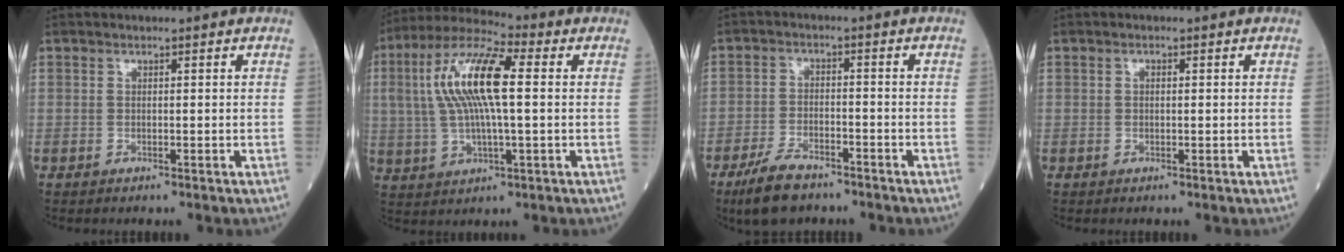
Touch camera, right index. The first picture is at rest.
{"total": 13.9, "force": [2.1, 3.1, 13.4], "torque": [-0.278, 0.025, 0.033]}
{"total": 6.7, "force": [-5.2, 2.4, 3.6], "torque": [-0.081, -0.007, -0.094]}
{"total": 0.6, "force": [0.1, 0.3, 0.5], "torque": [-0.010, 0.002, 0.000]}